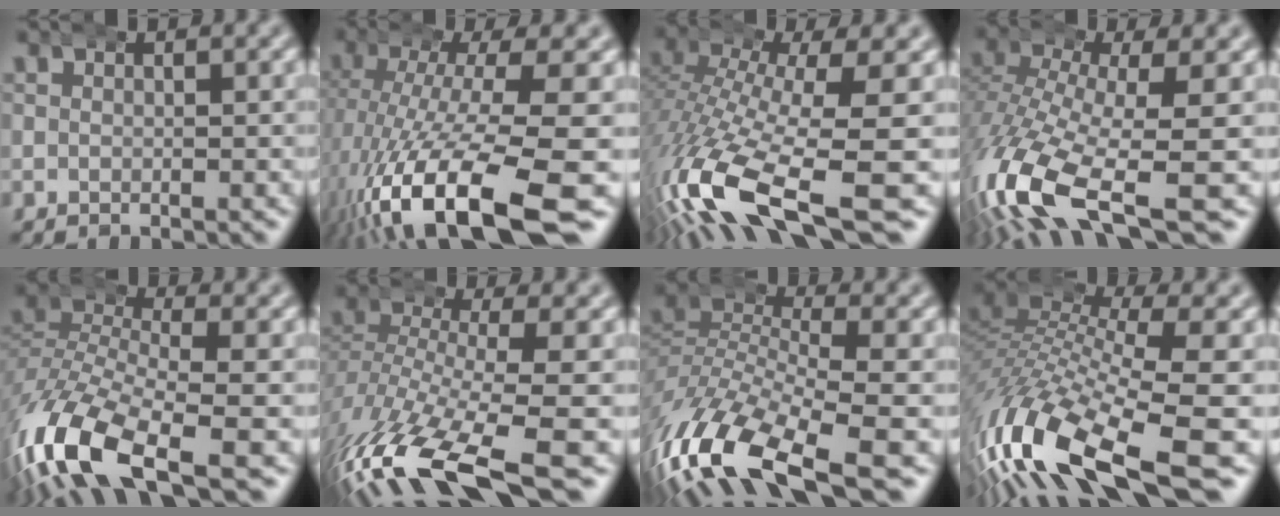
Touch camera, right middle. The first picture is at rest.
{"total": 12.5, "force": [-5.4, 4.7, 10.2], "torque": [-0.206, -0.047, -0.059]}
{"total": 10.7, "force": [-5.4, 4.3, 8.2], "torque": [-0.186, -0.045, -0.065]}
{"total": 10.1, "force": [-5.2, 4.4, 7.5], "torque": [-0.188, -0.052, -0.063]}
{"total": 9.2, "force": [-4.2, 4.5, 6.8], "torque": [-0.165, -0.034, -0.056]}
{"total": 9.5, "force": [-5.8, 3.0, 6.9], "torque": [-0.160, -0.045, -0.075]}
{"total": 10.2, "force": [-4.4, 5.0, 7.7], "torque": [-0.186, -0.046, -0.052]}
{"total": 11.2, "force": [-4.5, 5.3, 8.7], "torque": [-0.200, -0.035, -0.059]}